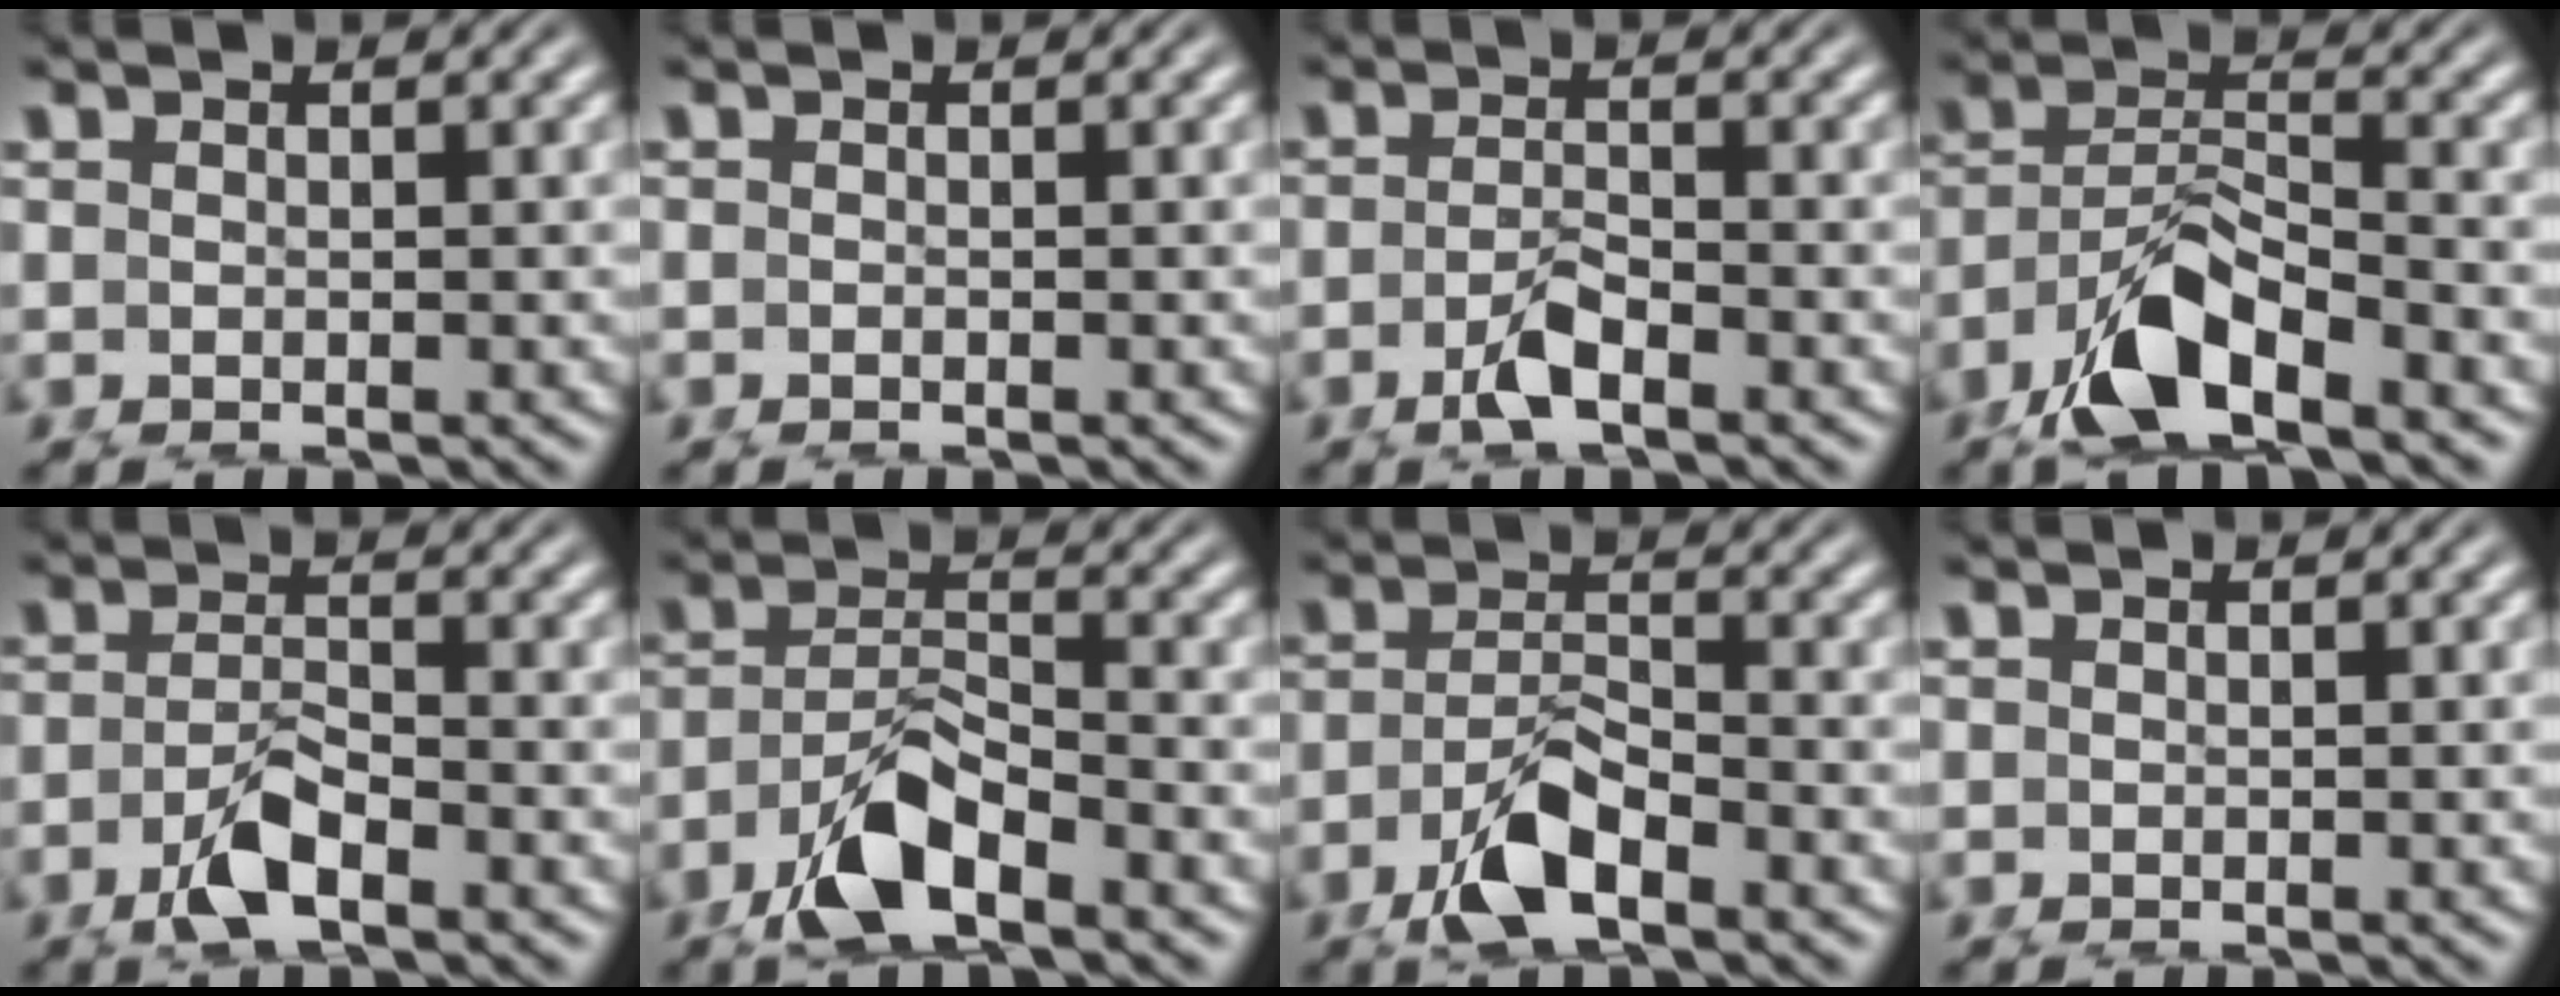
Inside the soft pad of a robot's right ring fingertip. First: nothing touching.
{"total": 0.0}
{"total": 1.4, "force": [-1.0, 0.2, 1.0], "torque": [-0.020, -0.006, -0.013]}
{"total": 5.5, "force": [-2.0, 3.4, 3.8], "torque": [-0.080, -0.017, -0.027]}
{"total": 2.4, "force": [-1.3, 1.1, 1.7], "torque": [-0.040, -0.013, -0.017]}
{"total": 5.1, "force": [-2.3, 3.1, 3.3], "torque": [-0.073, -0.021, -0.031]}
{"total": 4.1, "force": [-1.9, 2.4, 2.7], "torque": [-0.061, -0.019, -0.024]}
{"total": 0.0}